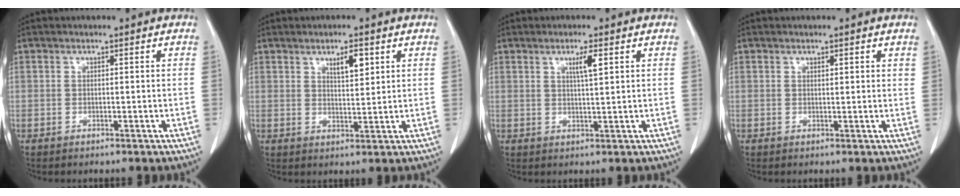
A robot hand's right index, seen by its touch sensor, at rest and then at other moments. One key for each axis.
{"total": 3.9, "fx": 2.0, "fy": 1.0, "fz": 3.2, "tx": -0.054, "ty": -0.003, "tz": 0.036}
{"total": 3.0, "fx": 1.3, "fy": 0.0, "fz": 2.7, "tx": -0.048, "ty": -0.003, "tz": 0.022}
{"total": 1.3, "fx": 0.8, "fy": 0.4, "fz": 0.9, "tx": -0.013, "ty": -0.001, "tz": 0.009}